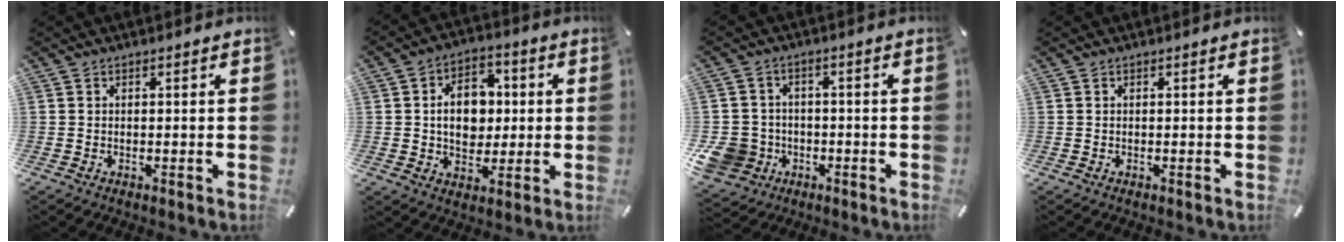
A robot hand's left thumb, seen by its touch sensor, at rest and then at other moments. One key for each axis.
{"total": 10.8, "fx": 0.4, "fy": 8.4, "fz": 6.8, "tx": -0.117, "ty": 0.010, "tz": 0.007}
{"total": 9.4, "fx": -3.1, "fy": 8.4, "fz": 2.9, "tx": -0.087, "ty": 0.022, "tz": -0.056}
{"total": 0.0}